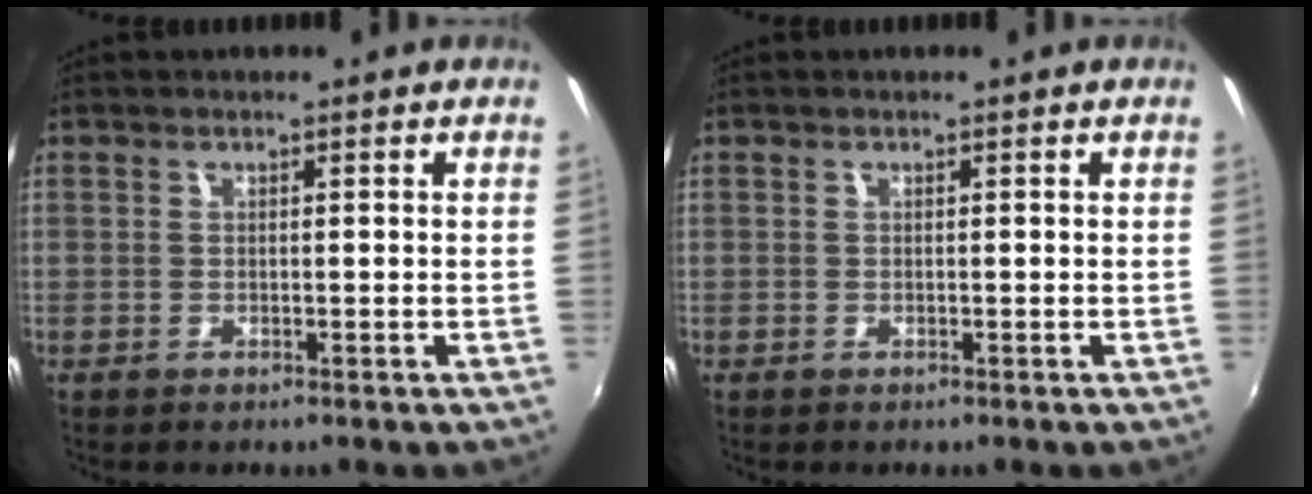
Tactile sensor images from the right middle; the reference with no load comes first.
{"total": 0.0}